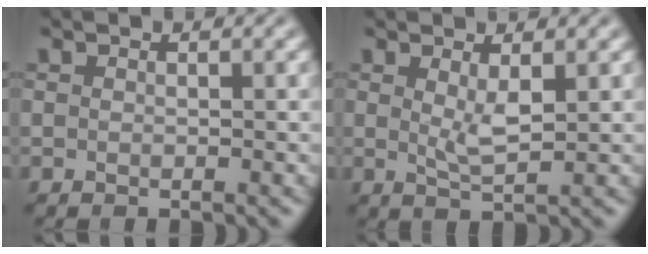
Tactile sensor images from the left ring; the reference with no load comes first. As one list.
[{"total": 2.1, "force": [0.4, 0.5, 2.0], "torque": [-0.039, -0.009, 0.011]}]